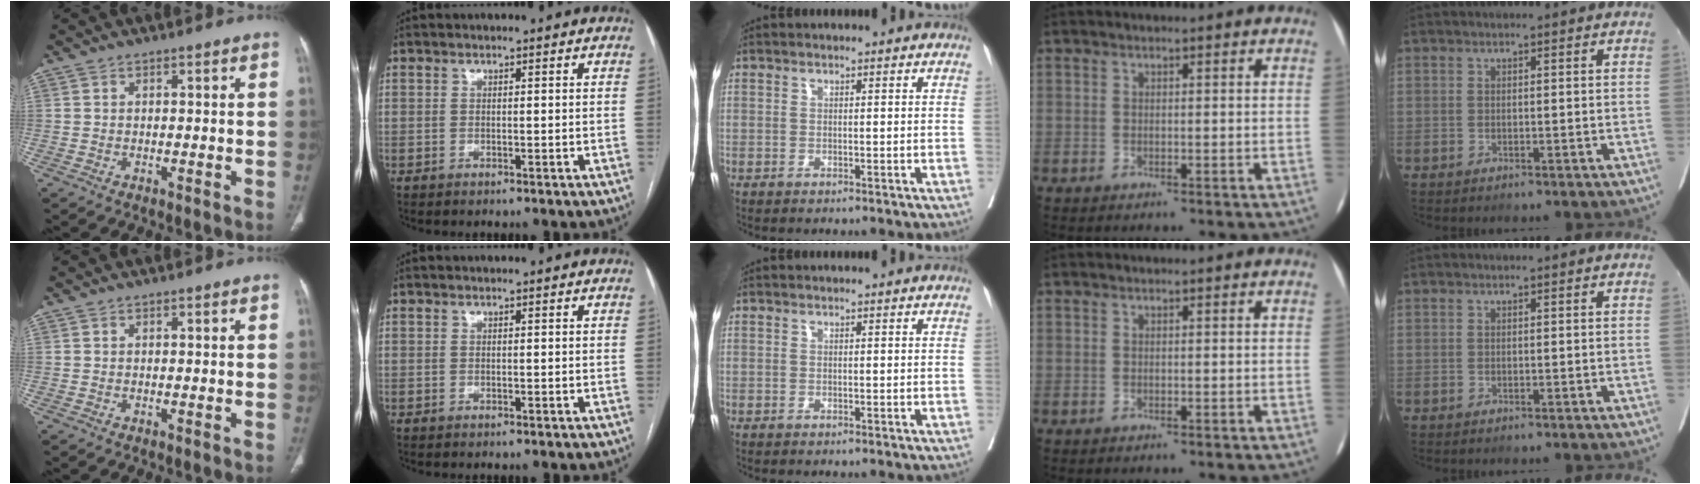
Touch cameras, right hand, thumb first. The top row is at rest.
{}